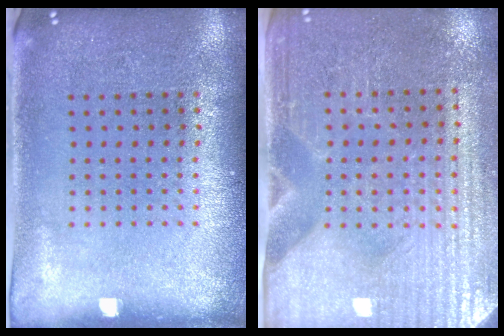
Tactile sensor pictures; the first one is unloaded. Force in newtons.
{"total": 3.5, "press": 3.3, "slide": 1.1}